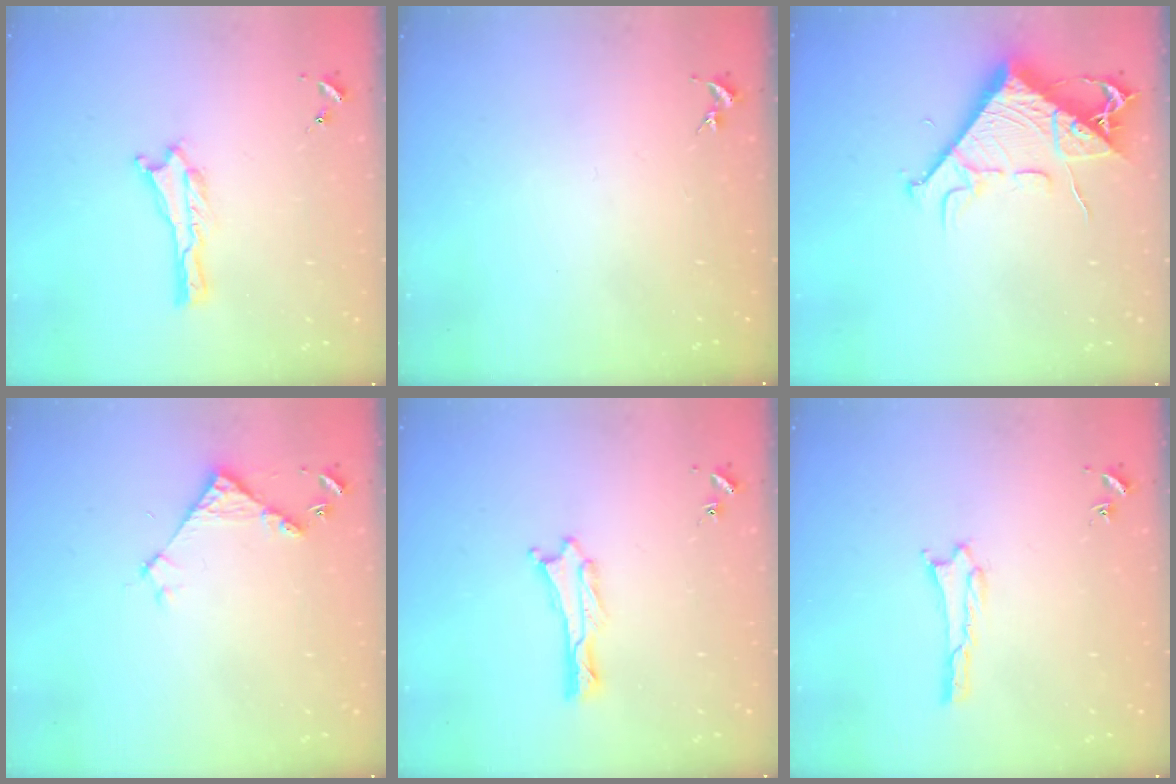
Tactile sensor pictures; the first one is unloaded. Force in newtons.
{"total": 0.0}
{"total": 9.0, "press": 8.9, "slide": 1.1}
{"total": 4.0, "press": 4.0, "slide": 0.3}
{"total": 0.6, "press": 0.6, "slide": 0.1}
{"total": 0.9, "press": 0.8, "slide": 0.1}